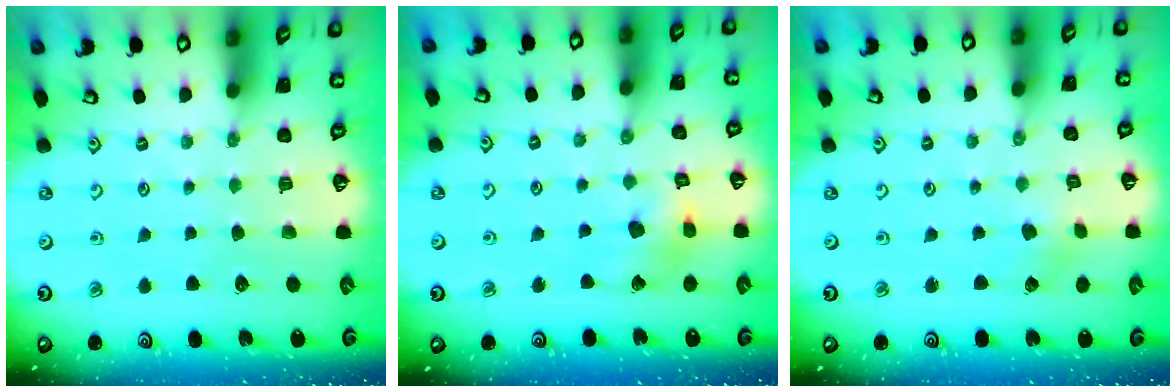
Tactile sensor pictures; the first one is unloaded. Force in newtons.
{"total": 9.9, "press": 9.8, "slide": 1.3}
{"total": 1.1, "press": 1.1, "slide": 0.1}